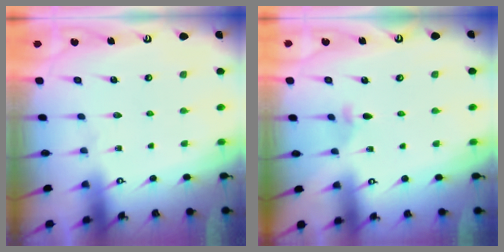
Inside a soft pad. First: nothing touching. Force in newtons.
{"total": 2.5, "press": 2.4, "slide": 0.6}